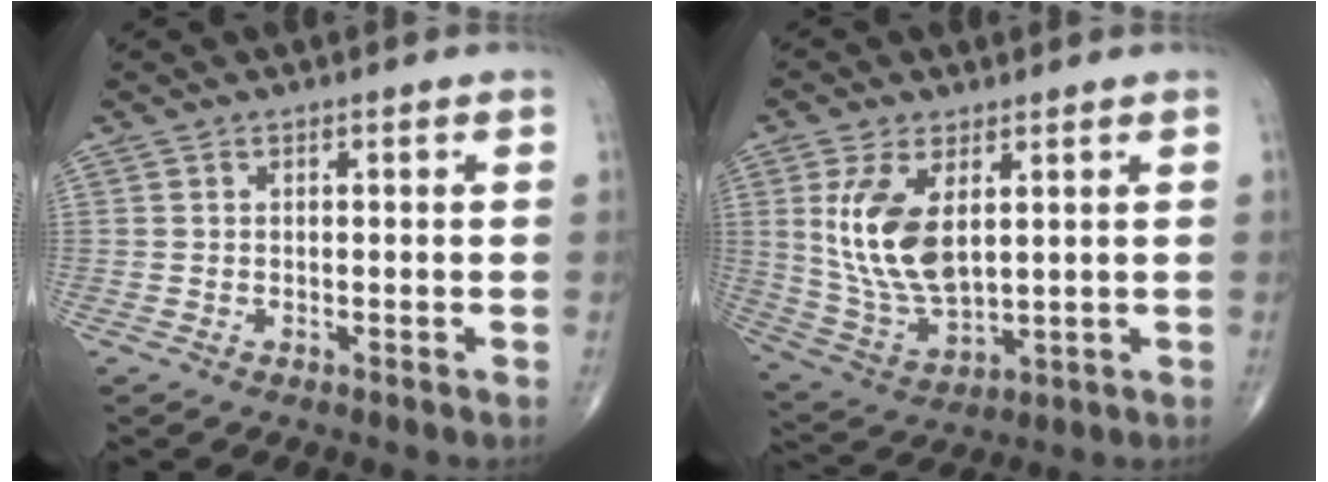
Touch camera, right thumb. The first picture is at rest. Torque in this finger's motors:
{"motor_torque": [-0.13, 0.58, 0.93, 0.64, 0.20]}